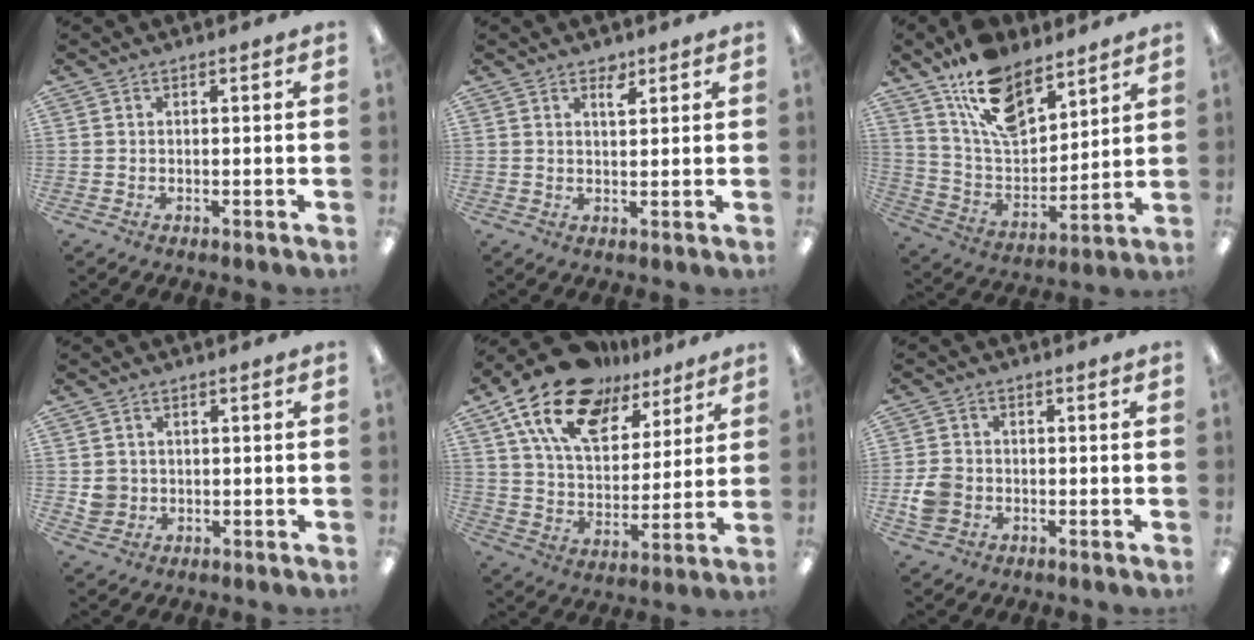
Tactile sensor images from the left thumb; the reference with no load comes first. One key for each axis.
{"total": 2.8, "fx": 2.1, "fy": 1.1, "fz": 1.4, "tx": -0.016, "ty": -0.007, "tz": 0.035}
{"total": 15.8, "fx": 10.8, "fy": 7.8, "fz": 8.4, "tx": -0.161, "ty": -0.051, "tz": 0.201}
{"total": 3.5, "fx": 0.4, "fy": 3.4, "fz": 0.8, "tx": -0.013, "ty": 0.004, "tz": 0.007}
{"total": 20.1, "fx": 13.0, "fy": 10.5, "fz": 11.1, "tx": -0.213, "ty": -0.061, "tz": 0.236}
{"total": 5.4, "fx": -1.4, "fy": 4.5, "fz": 2.6, "tx": -0.040, "ty": 0.009, "tz": -0.024}